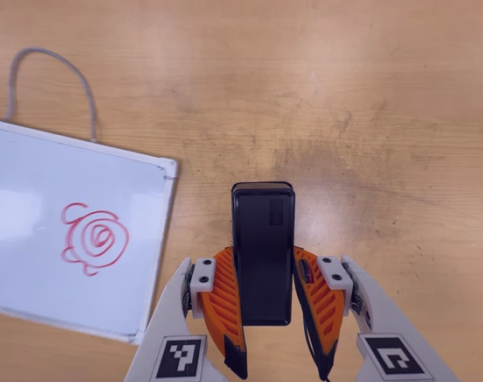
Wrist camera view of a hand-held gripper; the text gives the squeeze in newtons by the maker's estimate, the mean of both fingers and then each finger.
{"total": 5.1, "left": 3.8, "right": 6.3}